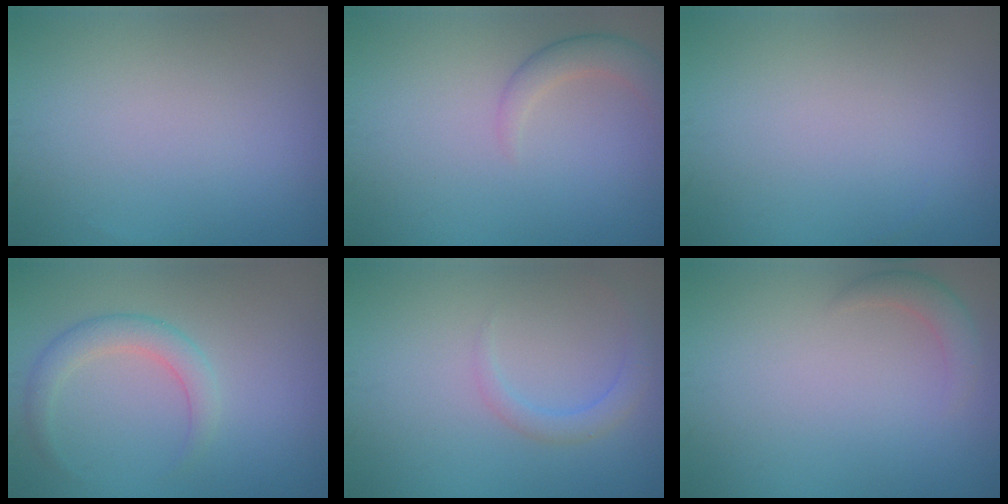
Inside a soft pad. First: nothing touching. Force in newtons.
{"total": 2.4, "press": 2.4, "slide": 0.2}
{"total": 0.0}
{"total": 2.6, "press": 2.6, "slide": 0.2}
{"total": 1.8, "press": 1.8, "slide": 0.0}
{"total": 1.8, "press": 1.8, "slide": 0.1}